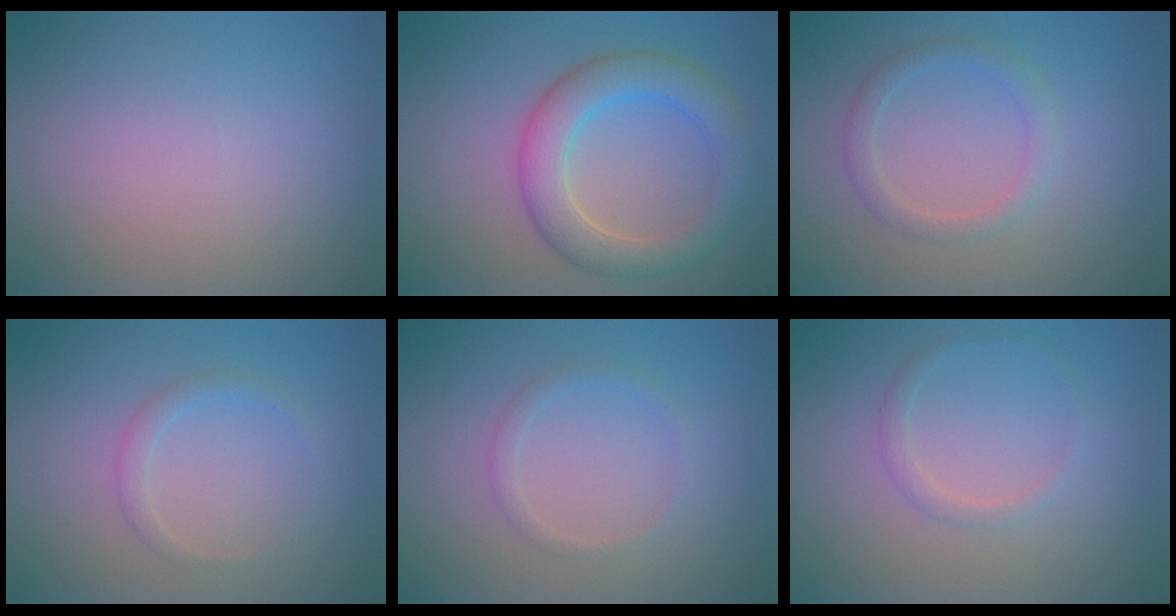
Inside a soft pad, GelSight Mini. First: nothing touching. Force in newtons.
{"total": 5.4, "press": 5.4, "slide": 0.2}
{"total": 1.9, "press": 1.9, "slide": 0.1}
{"total": 1.3, "press": 1.3, "slide": 0.0}
{"total": 1.1, "press": 1.1, "slide": 0.0}
{"total": 1.2, "press": 1.2, "slide": 0.1}